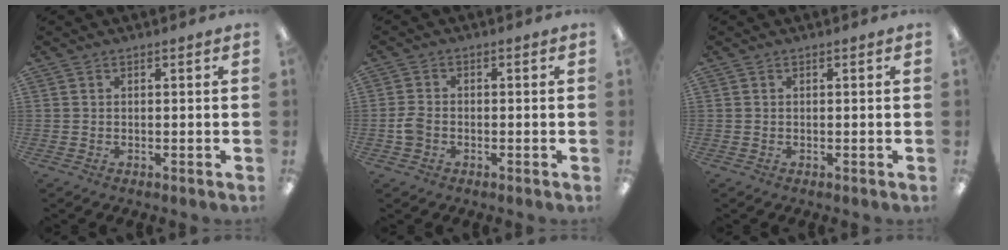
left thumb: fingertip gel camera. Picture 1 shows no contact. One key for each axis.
{"total": 3.4, "fx": -1.2, "fy": 2.3, "fz": 2.1, "tx": -0.042, "ty": 0.007, "tz": -0.023}
{"total": 0.0}